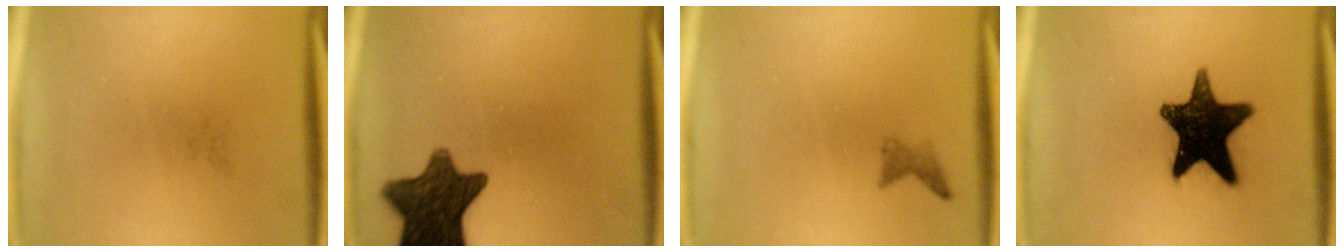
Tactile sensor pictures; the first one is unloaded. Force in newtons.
{"total": 11.9}
{"total": 1.1}
{"total": 16.8}